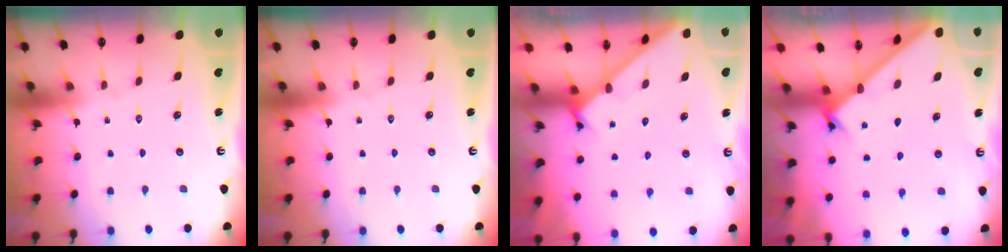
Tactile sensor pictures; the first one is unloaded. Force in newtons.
{"total": 0.0}
{"total": 3.4, "press": 3.4, "slide": 0.1}
{"total": 1.6, "press": 1.5, "slide": 0.1}